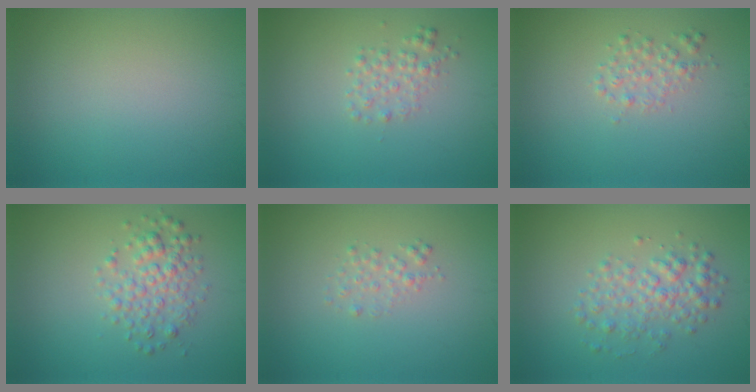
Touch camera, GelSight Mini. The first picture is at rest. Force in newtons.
{"total": 1.6, "press": 1.6, "slide": 0.0}
{"total": 1.6, "press": 1.6, "slide": 0.1}
{"total": 3.1, "press": 3.1, "slide": 0.1}
{"total": 1.2, "press": 1.2, "slide": 0.0}
{"total": 3.2, "press": 3.2, "slide": 0.1}